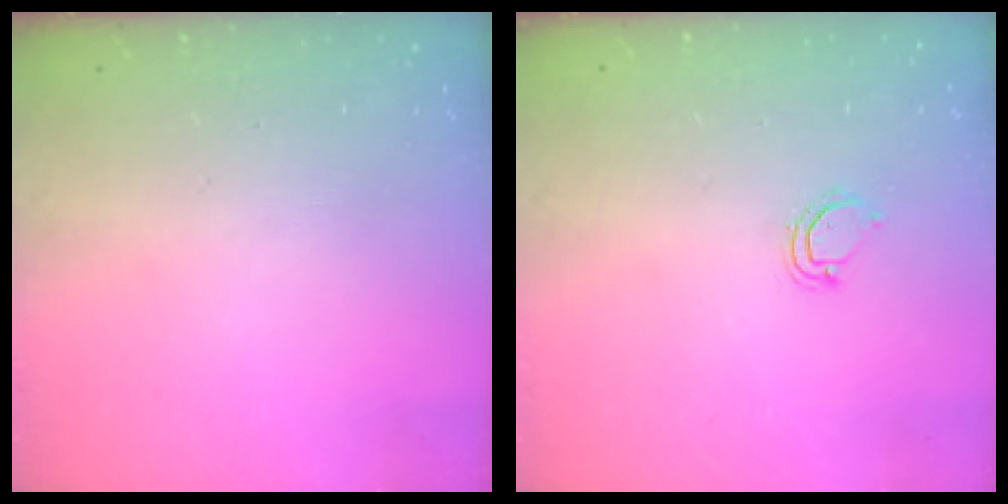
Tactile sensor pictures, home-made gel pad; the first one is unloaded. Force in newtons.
{"total": 3.9, "press": 3.9, "slide": 0.3}